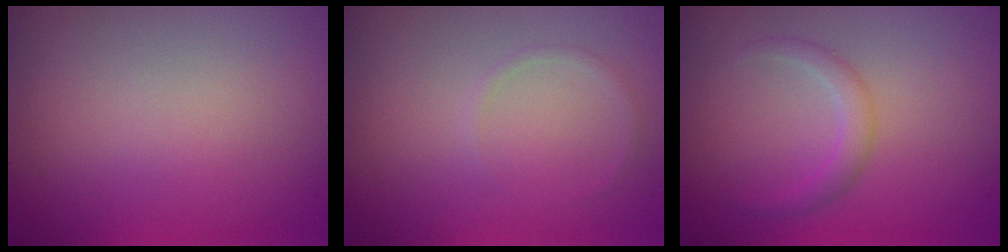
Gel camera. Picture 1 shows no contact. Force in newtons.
{"total": 0.7, "press": 0.7, "slide": 0.0}
{"total": 1.6, "press": 1.6, "slide": 0.0}